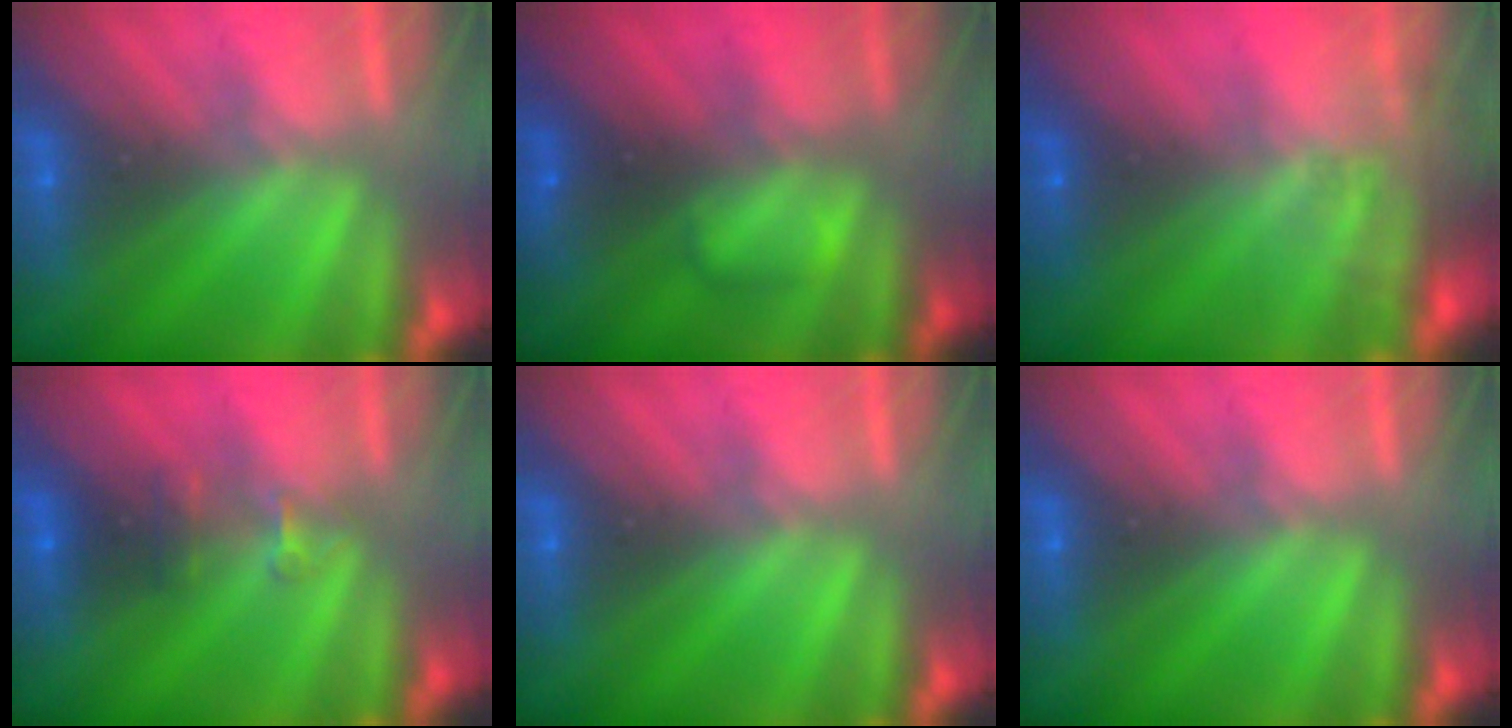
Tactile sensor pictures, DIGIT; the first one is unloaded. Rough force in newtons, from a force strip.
{"total": 1.8}
{"total": 8.6}
{"total": 2.9}
{"total": 0.0}
{"total": 0.0}